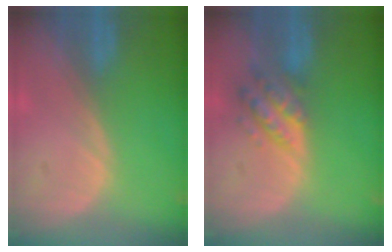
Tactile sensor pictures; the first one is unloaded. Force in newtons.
{"total": 6.4, "press": 5.7, "slide": 2.9}